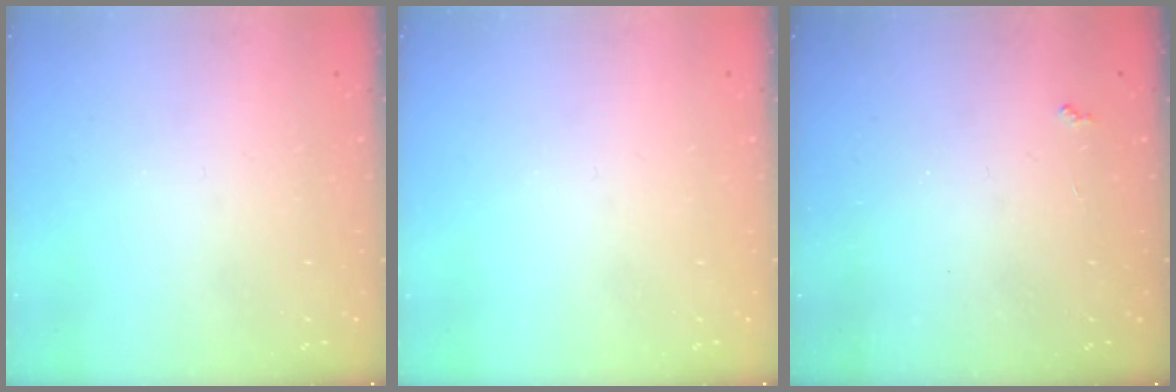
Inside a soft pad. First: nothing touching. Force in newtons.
{"total": 0.0}
{"total": 2.7, "press": 2.6, "slide": 0.4}